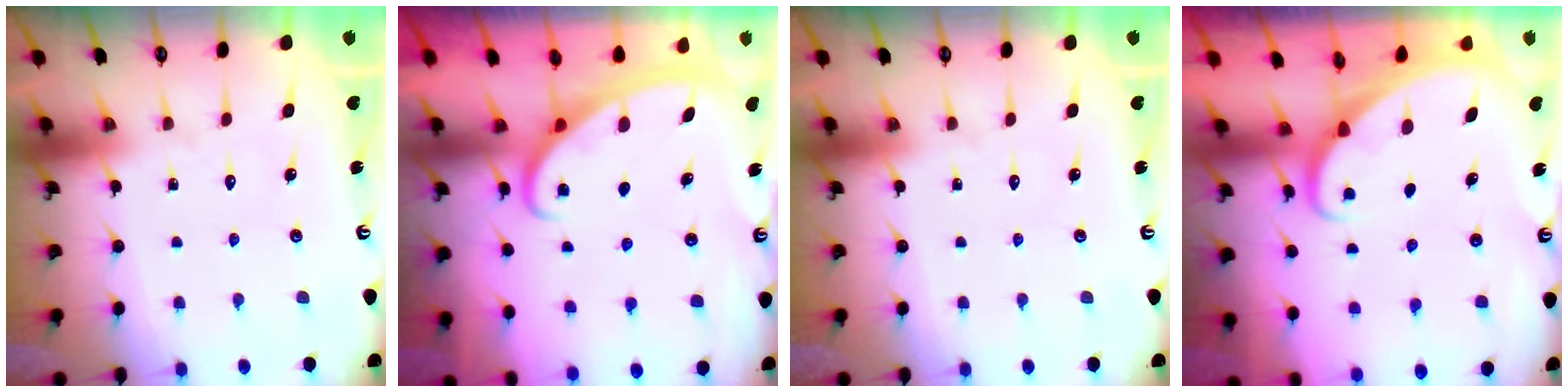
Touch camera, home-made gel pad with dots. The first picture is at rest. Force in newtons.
{"total": 2.7, "press": 2.6, "slide": 0.4}
{"total": 0.0}
{"total": 1.7, "press": 1.7, "slide": 0.1}